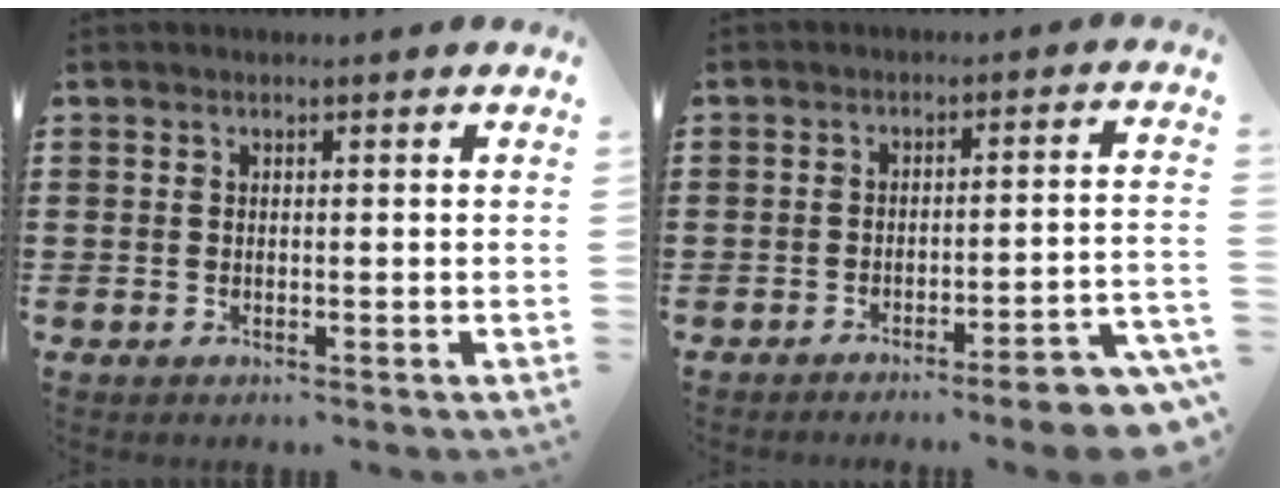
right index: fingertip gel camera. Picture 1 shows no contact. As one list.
[{"total": 5.4, "force": [-4.6, 0.0, 2.8], "torque": [-0.045, -0.010, -0.086]}]